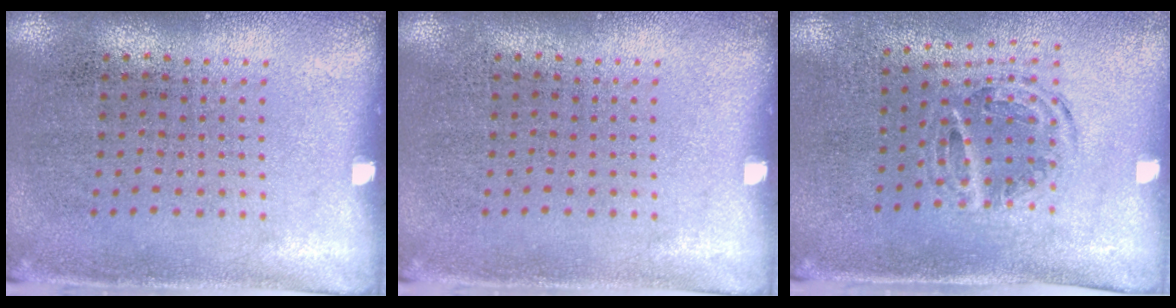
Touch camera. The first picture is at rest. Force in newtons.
{"total": 0.0}
{"total": 0.9, "press": 0.9, "slide": 0.1}